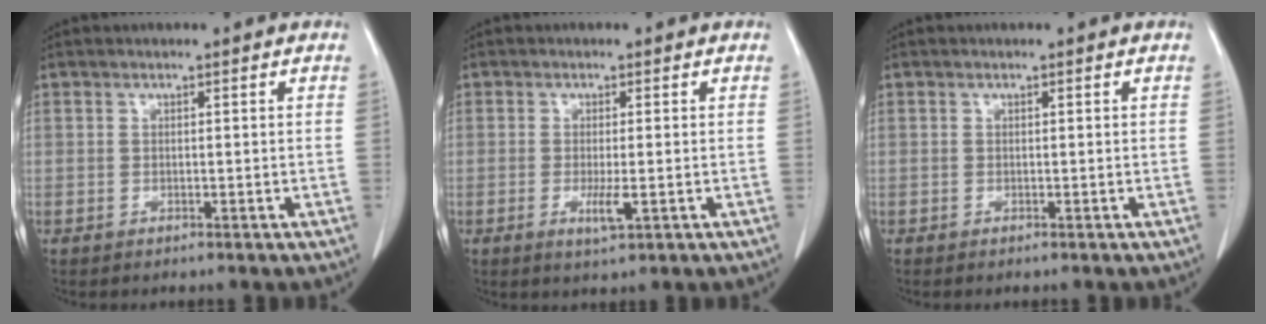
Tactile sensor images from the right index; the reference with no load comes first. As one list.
[{"total": 3.0, "force": [-0.8, 0.4, 2.8], "torque": [-0.050, -0.006, -0.011]}, {"total": 0.0}]